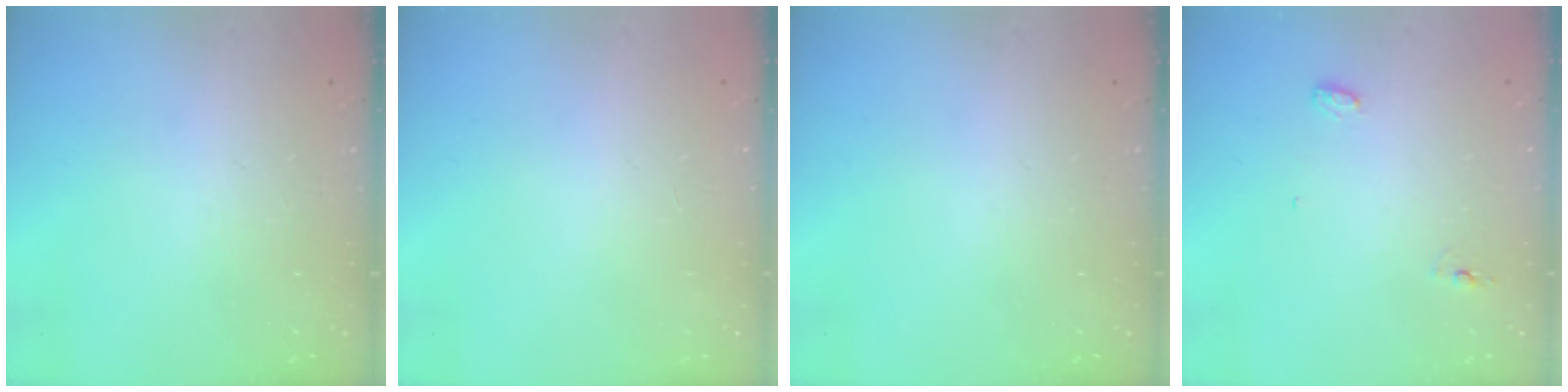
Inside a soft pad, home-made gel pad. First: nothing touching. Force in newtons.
{"total": 0.9, "press": 0.9, "slide": 0.1}
{"total": 0.0}
{"total": 5.6, "press": 5.5, "slide": 1.4}